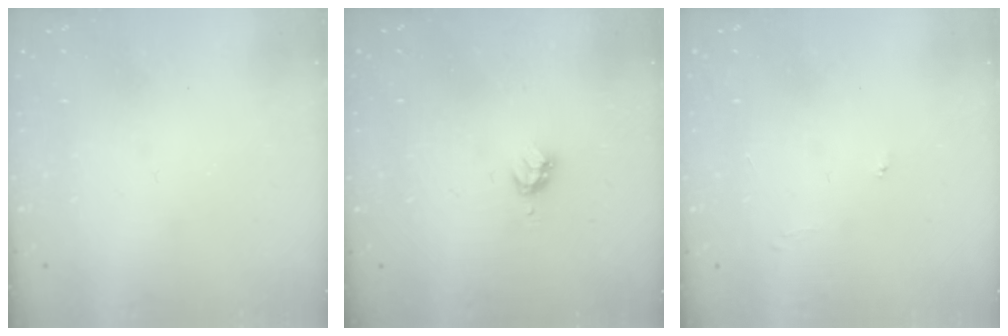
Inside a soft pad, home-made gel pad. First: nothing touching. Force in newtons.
{"total": 2.9, "press": 2.8, "slide": 0.4}
{"total": 3.9, "press": 3.9, "slide": 0.3}